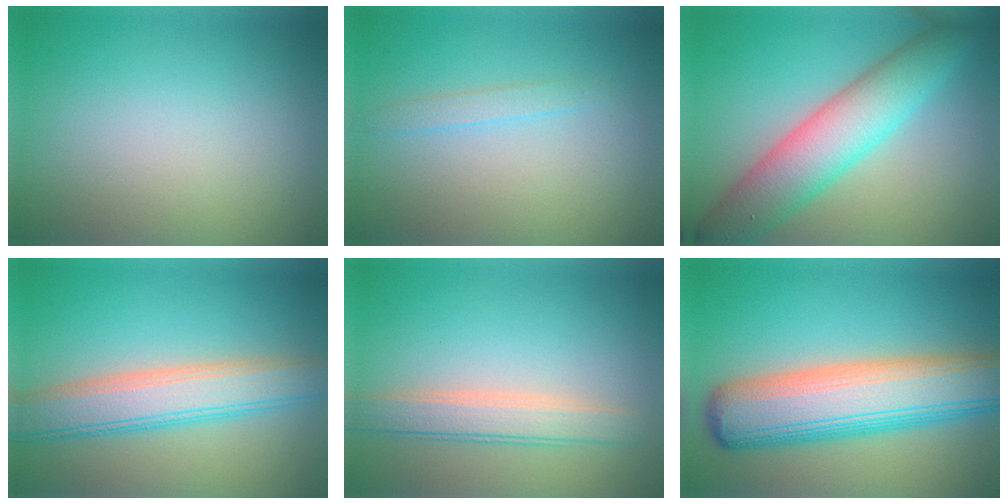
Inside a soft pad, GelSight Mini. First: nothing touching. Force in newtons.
{"total": 1.1, "press": 1.1, "slide": 0.2}
{"total": 7.5, "press": 7.5, "slide": 0.1}
{"total": 5.9, "press": 5.8, "slide": 0.4}
{"total": 3.2, "press": 3.2, "slide": 0.2}
{"total": 10.6, "press": 10.6, "slide": 0.3}